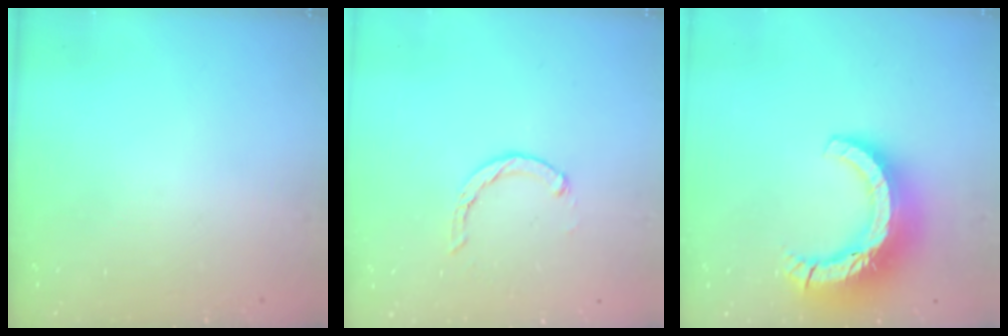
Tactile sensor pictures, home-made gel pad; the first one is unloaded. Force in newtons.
{"total": 2.0, "press": 2.0, "slide": 0.4}
{"total": 16.1, "press": 16.0, "slide": 1.5}